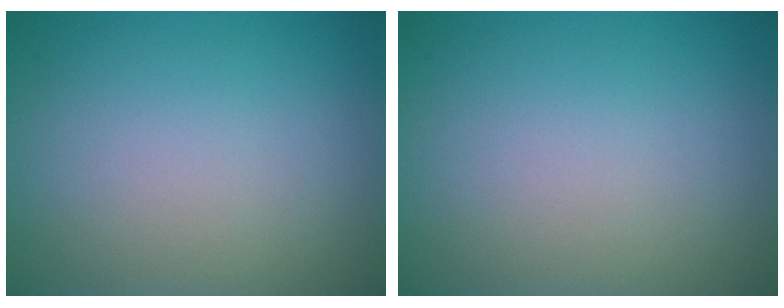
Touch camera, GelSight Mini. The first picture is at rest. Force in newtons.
{"total": 0.0}